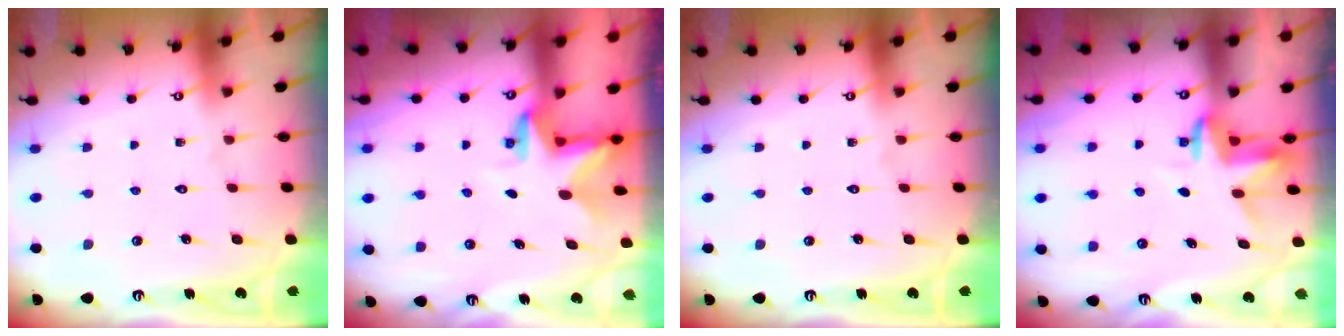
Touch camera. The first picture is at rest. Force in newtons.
{"total": 2.8, "press": 2.8, "slide": 0.3}
{"total": 0.0}
{"total": 3.4, "press": 3.4, "slide": 0.2}